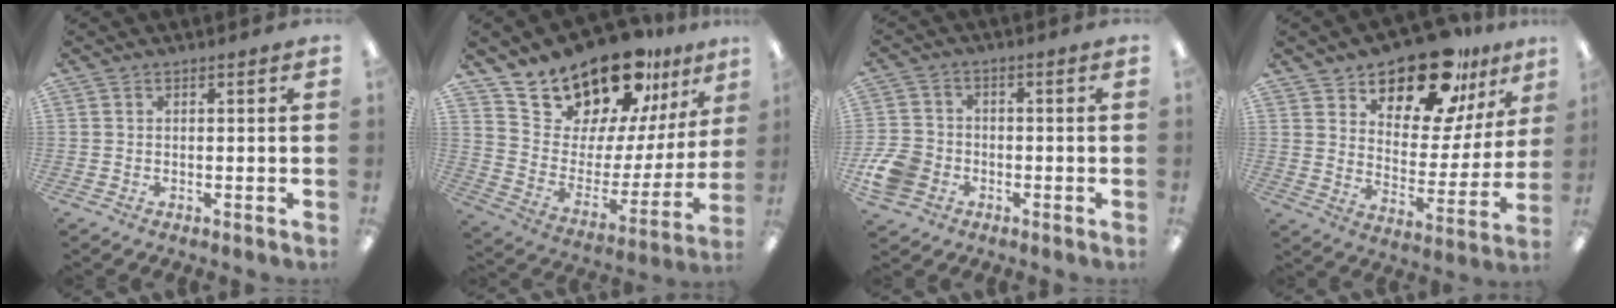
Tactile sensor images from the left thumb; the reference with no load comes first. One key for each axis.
{"total": 20.5, "fx": 17.9, "fy": 7.8, "fz": 6.4, "tx": -0.112, "ty": -0.142, "tz": 0.317}
{"total": 8.3, "fx": -3.1, "fy": 6.6, "fz": 3.8, "tx": -0.092, "ty": 0.023, "tz": -0.055}
{"total": 18.4, "fx": 14.9, "fy": 7.5, "fz": 7.8, "tx": -0.123, "ty": -0.108, "tz": 0.258}